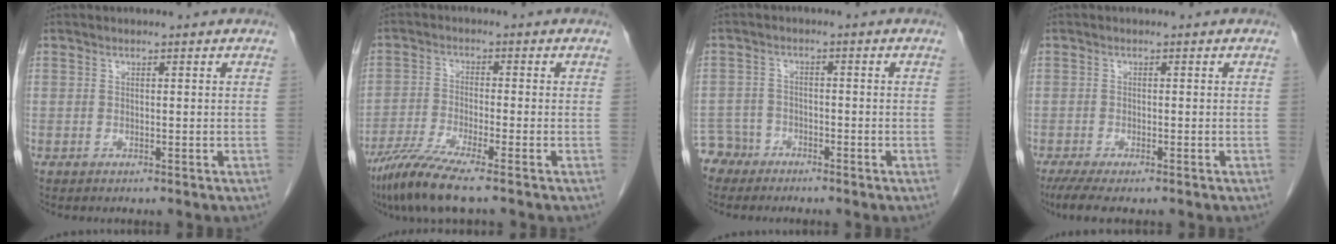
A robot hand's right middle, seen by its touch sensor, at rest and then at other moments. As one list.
[{"total": 7.2, "force": [-5.4, -0.4, 4.7], "torque": [-0.099, -0.028, -0.105]}, {"total": 3.9, "force": [-3.1, 2.1, -0.8], "torque": [0.017, 0.004, -0.063]}, {"total": 5.2, "force": [-3.8, 1.1, 3.3], "torque": [-0.058, -0.016, -0.060]}]